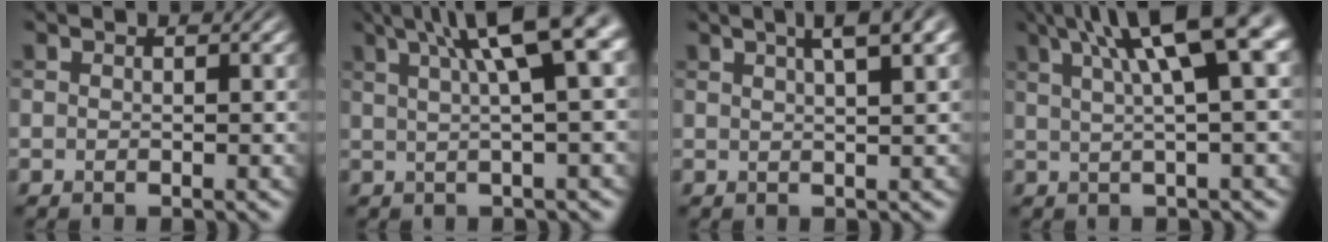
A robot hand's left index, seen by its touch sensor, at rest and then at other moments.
{"total": 9.5, "force": [3.9, 2.6, 8.3], "torque": [-0.082, 0.033, 0.051]}
{"total": 5.3, "force": [2.9, 1.7, 4.0], "torque": [-0.032, 0.023, 0.014]}
{"total": 10.7, "force": [4.4, 2.9, 9.3], "torque": [-0.105, 0.031, 0.061]}